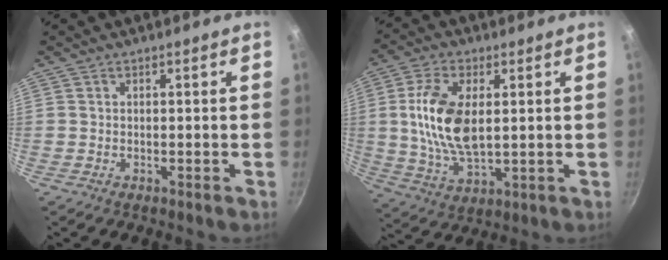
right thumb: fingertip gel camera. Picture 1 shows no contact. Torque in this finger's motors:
{"motor_torque": [1.46, 1.71, 1.55, -0.31, 0.48]}